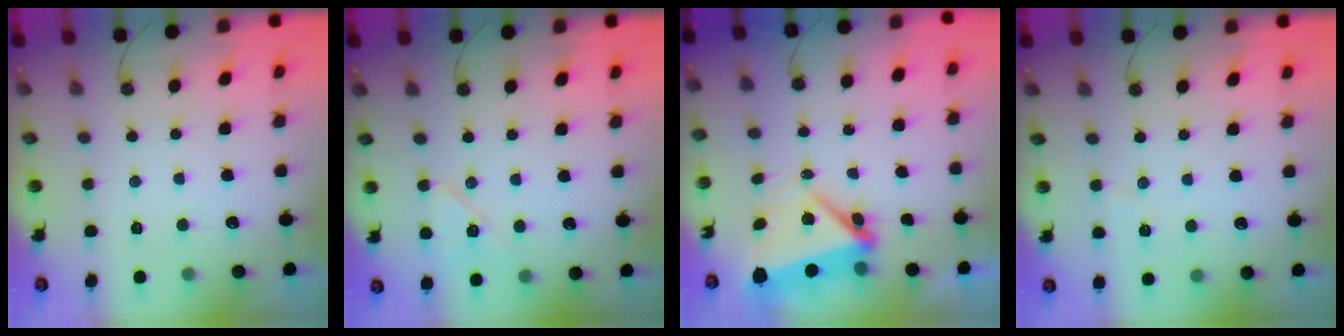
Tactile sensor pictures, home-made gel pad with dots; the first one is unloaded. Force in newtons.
{"total": 8.9, "press": 8.9, "slide": 0.9}
{"total": 6.4, "press": 6.3, "slide": 1.2}
{"total": 3.6, "press": 3.2, "slide": 1.6}